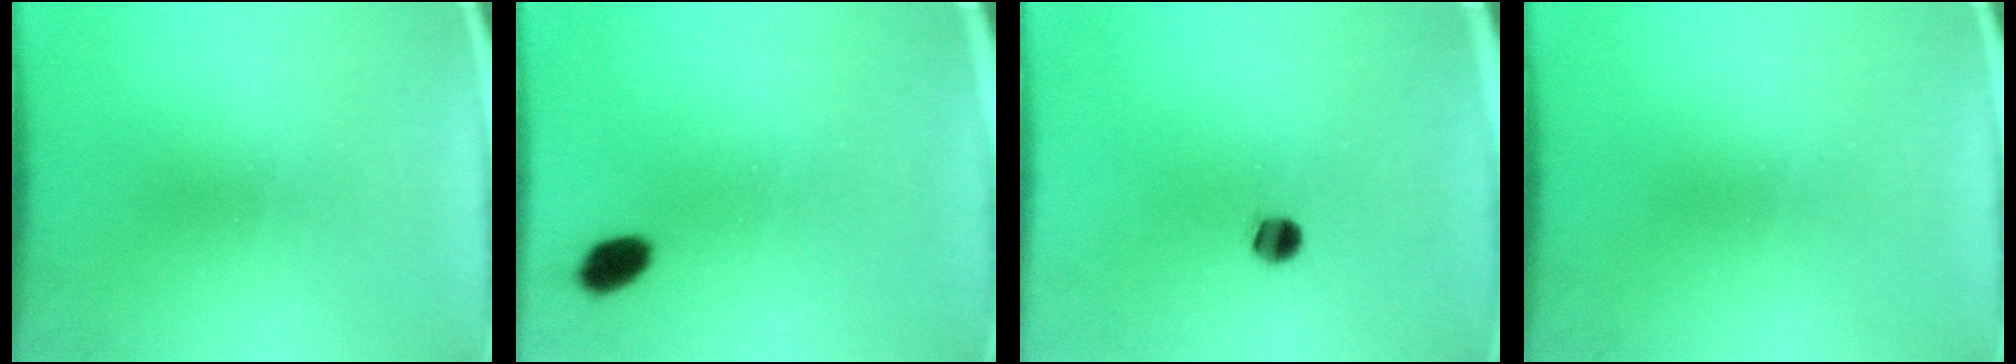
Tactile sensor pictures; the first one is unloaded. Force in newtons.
{"total": 3.7}
{"total": 3.2}
{"total": 0.0}